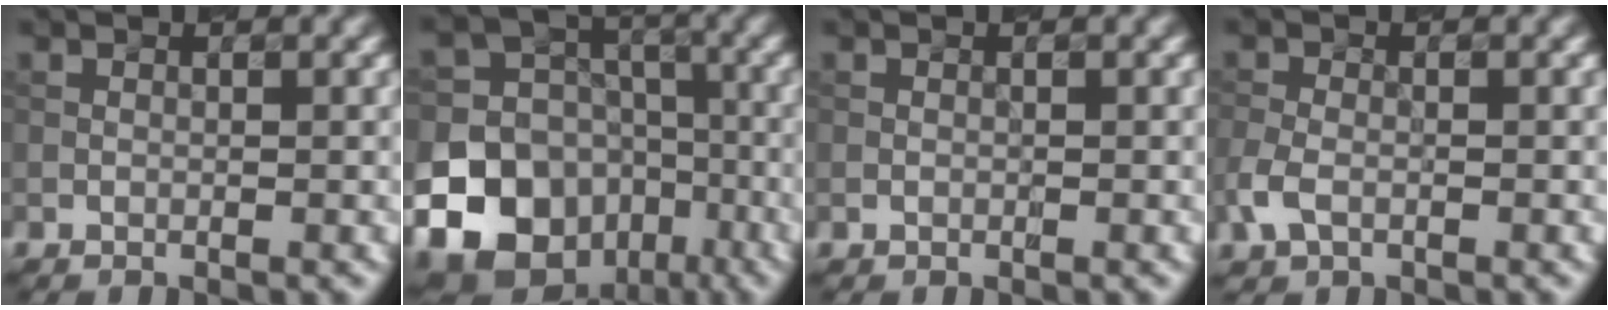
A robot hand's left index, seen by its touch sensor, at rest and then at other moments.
{"total": 22.2, "force": [-10.2, 18.7, 6.3], "torque": [-0.144, -0.067, -0.176]}
{"total": 0.0}
{"total": 2.5, "force": [-1.0, 1.6, 1.6], "torque": [-0.040, -0.002, -0.025]}